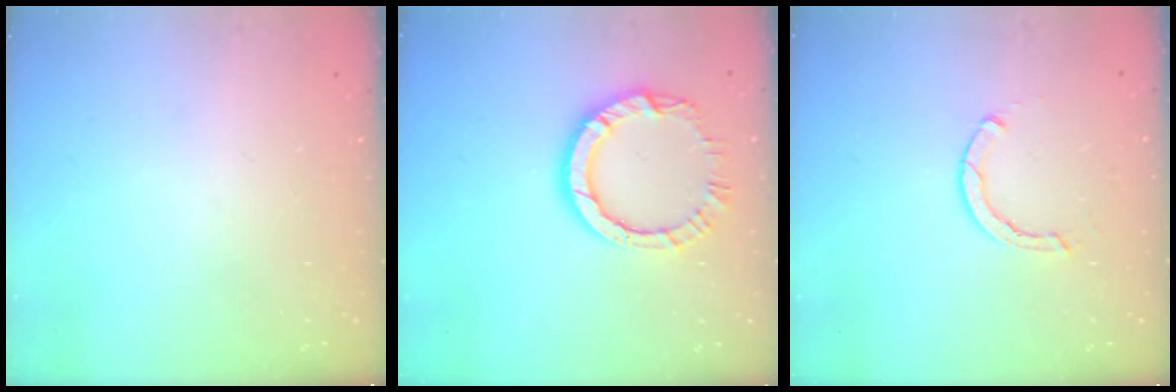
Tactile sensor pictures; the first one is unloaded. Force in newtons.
{"total": 10.6, "press": 10.6, "slide": 1.0}
{"total": 2.3, "press": 2.3, "slide": 0.1}